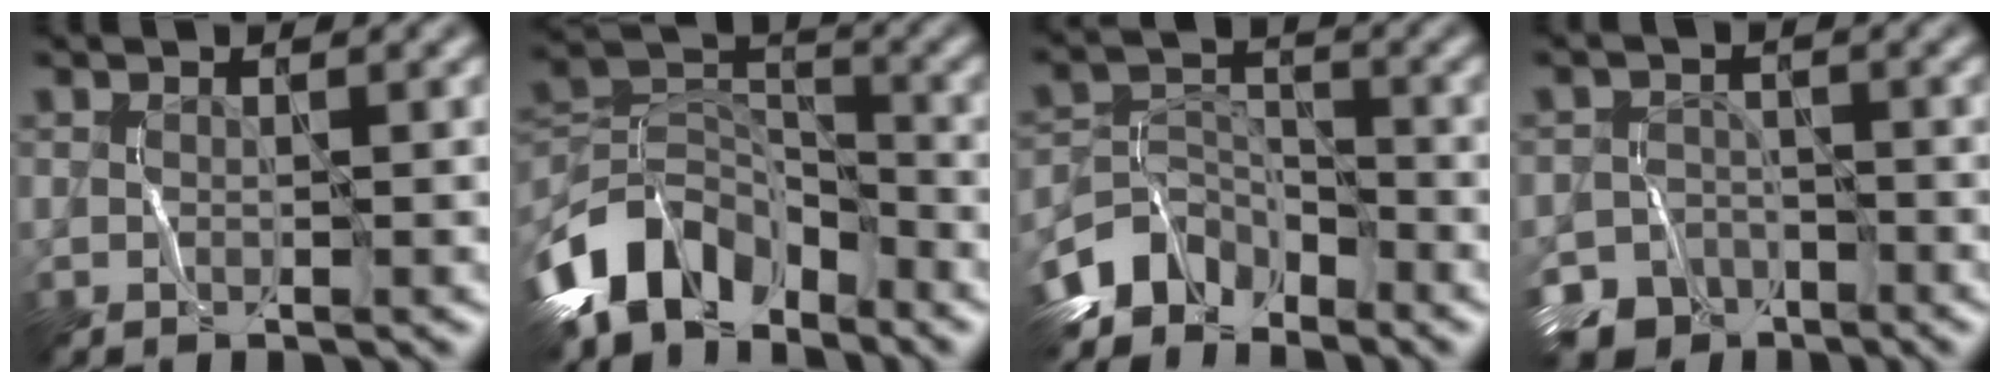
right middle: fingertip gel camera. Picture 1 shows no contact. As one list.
[{"total": 8.2, "force": [-5.7, 4.7, 3.5], "torque": [-0.055, 0.006, -0.115]}, {"total": 4.6, "force": [-4.0, 2.2, 0.7], "torque": [-0.010, 0.004, -0.085]}, {"total": 7.7, "force": [-6.3, 4.4, 0.8], "torque": [-0.007, -0.014, -0.092]}]